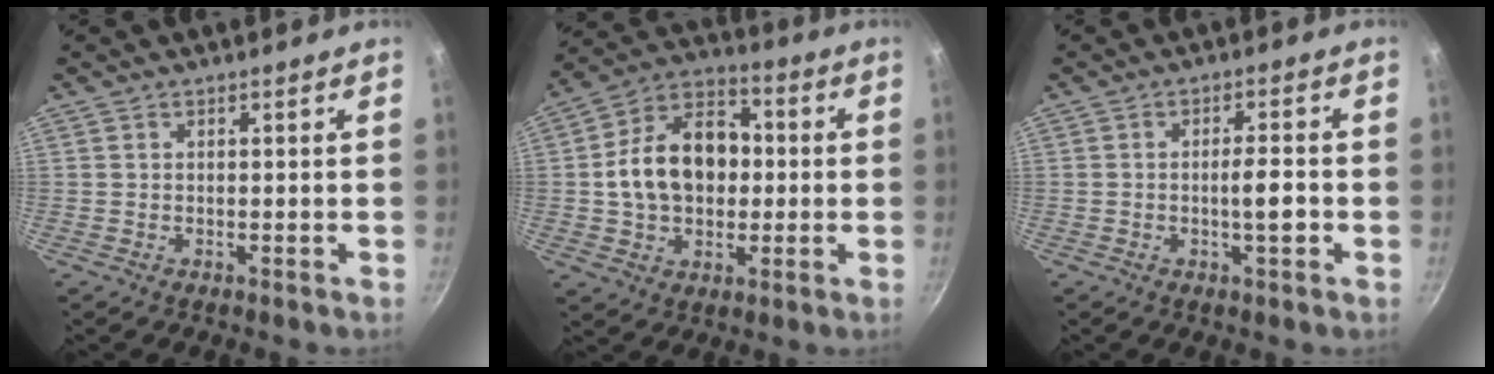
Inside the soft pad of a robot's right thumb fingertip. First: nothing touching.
{"total": 16.3, "force": [0.3, 11.8, 11.2], "torque": [-0.158, 0.030, -0.007]}
{"total": 4.8, "force": [-1.2, 1.0, 4.6], "torque": [-0.063, 0.013, -0.019]}